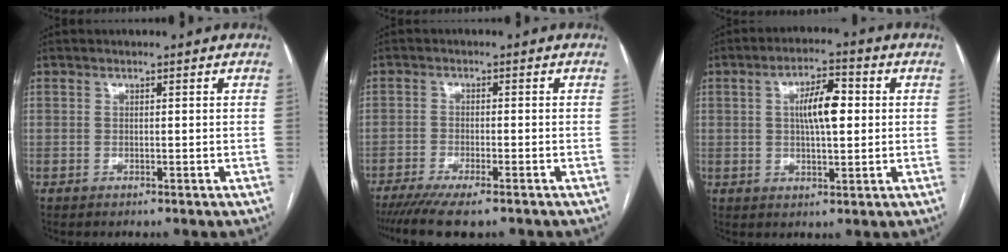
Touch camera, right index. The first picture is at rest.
{"total": 8.9, "force": [-6.9, 1.6, 5.3], "torque": [-0.077, -0.016, -0.107]}
{"total": 7.3, "force": [1.0, 2.3, 6.9], "torque": [-0.120, 0.016, 0.016]}